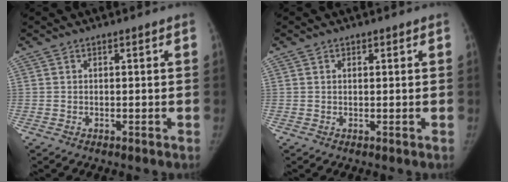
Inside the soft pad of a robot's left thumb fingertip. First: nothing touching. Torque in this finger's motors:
{"motor_torque": [0.03, 0.05, -0.22, 0.36, 0.02]}